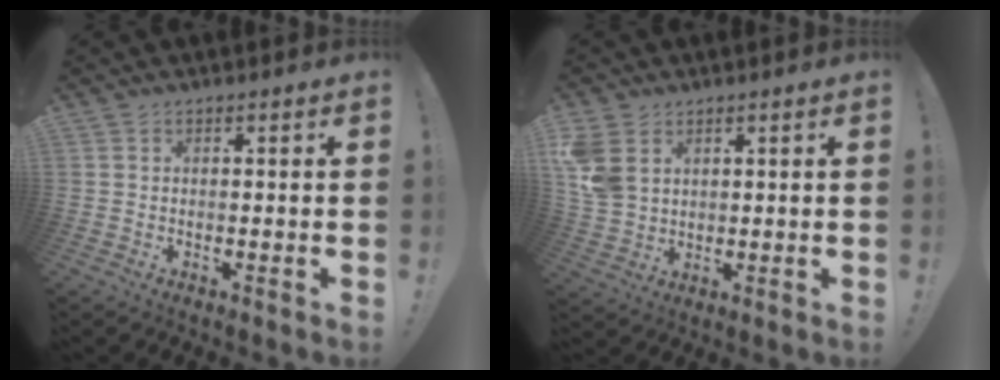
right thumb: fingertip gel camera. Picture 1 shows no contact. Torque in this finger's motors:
{"motor_torque": [0.65, 2.16, 0.72, 0.25, 0.07]}